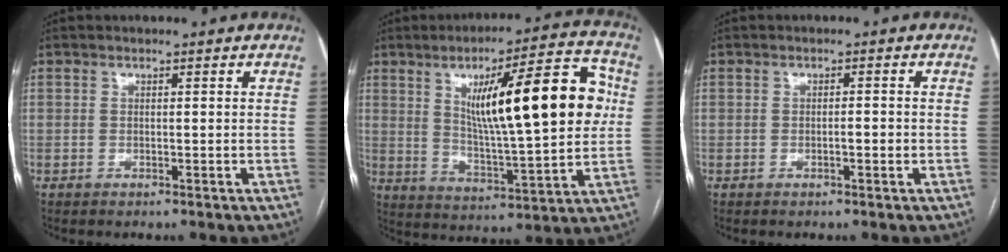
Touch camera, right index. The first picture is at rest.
{"total": 20.3, "force": [4.5, 3.5, 19.5], "torque": [-0.293, 0.020, 0.067]}
{"total": 1.4, "force": [-0.4, 0.3, 1.3], "torque": [-0.019, 0.002, -0.009]}